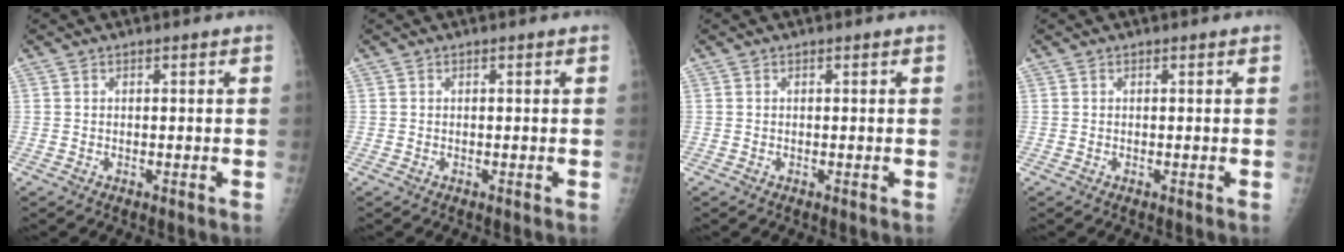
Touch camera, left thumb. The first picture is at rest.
{"total": 0.0}
{"total": 0.0}
{"total": 0.0}